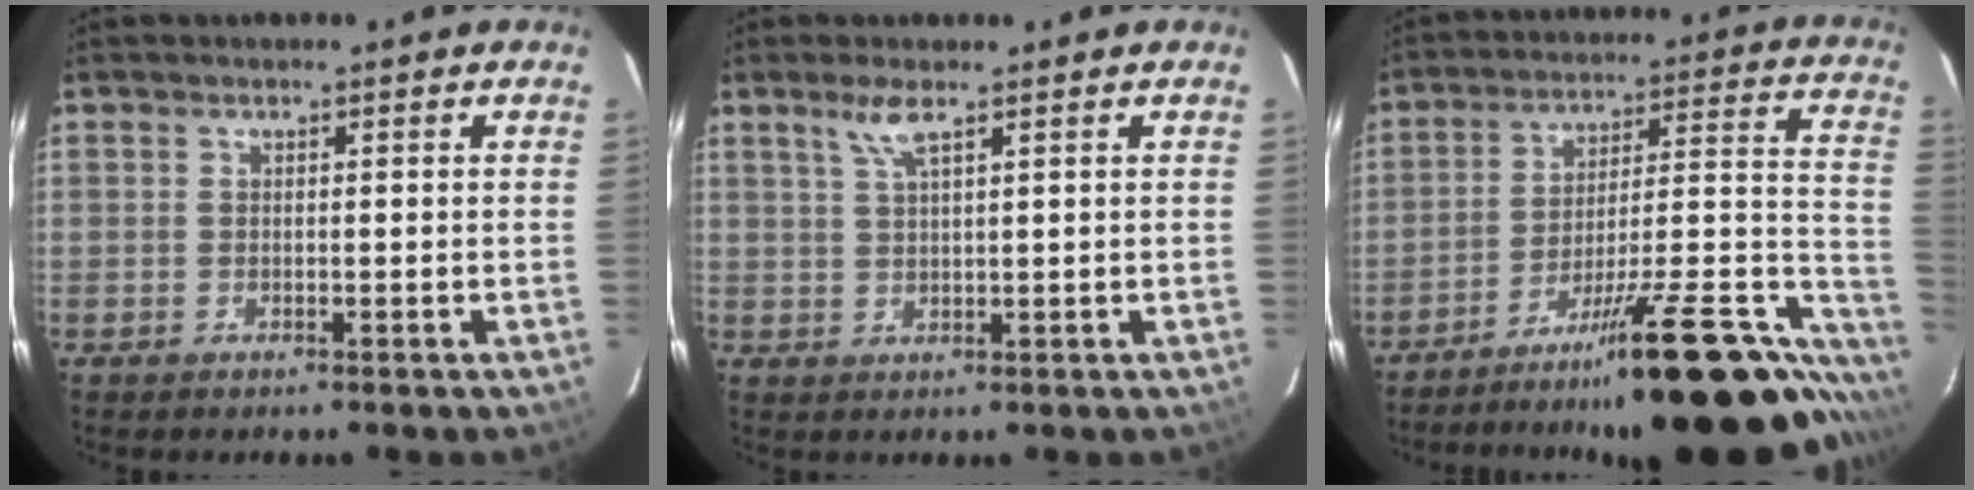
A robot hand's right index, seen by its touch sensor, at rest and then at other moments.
{"total": 3.1, "force": [2.1, 0.2, 2.3], "torque": [-0.049, 0.003, 0.044]}
{"total": 30.1, "force": [-22.7, 5.6, 19.0], "torque": [-0.221, 0.005, -0.323]}